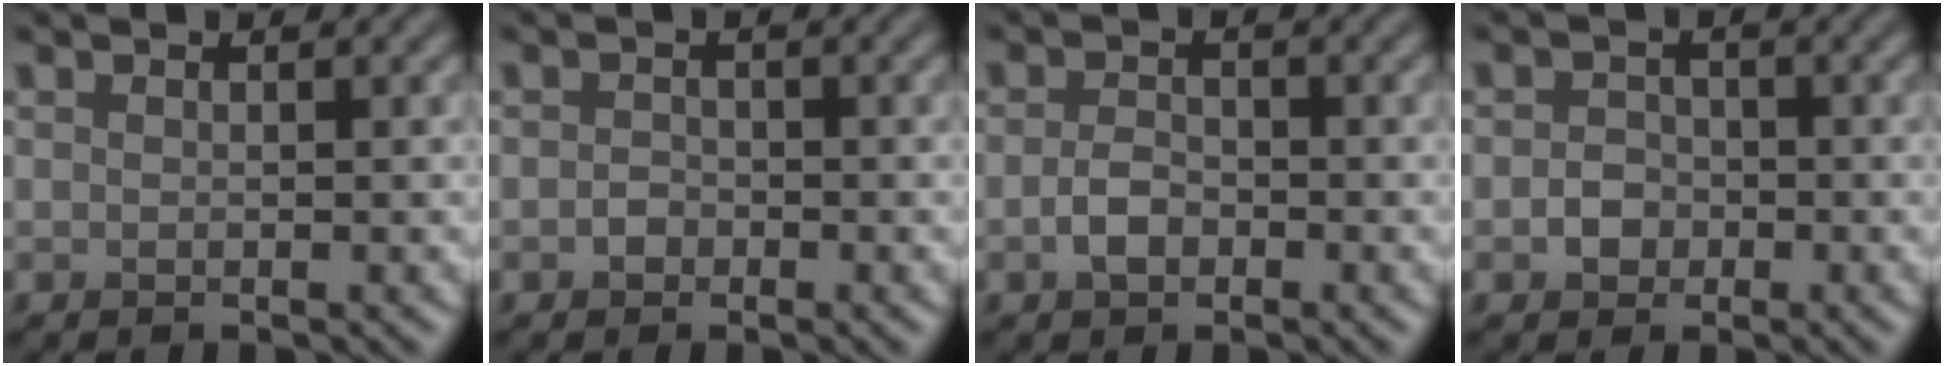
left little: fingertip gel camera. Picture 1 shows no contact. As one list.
[{"total": 1.0, "force": [-0.4, 0.9, 0.4], "torque": [-0.004, -0.002, -0.011]}, {"total": 2.1, "force": [-0.7, 1.4, 1.3], "torque": [-0.029, 0.001, -0.018]}, {"total": 2.0, "force": [-0.6, 1.7, 0.8], "torque": [-0.007, 0.001, -0.016]}]